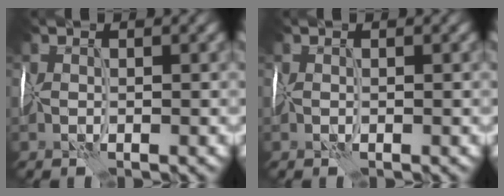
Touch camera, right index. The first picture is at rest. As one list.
[{"total": 0.0}]